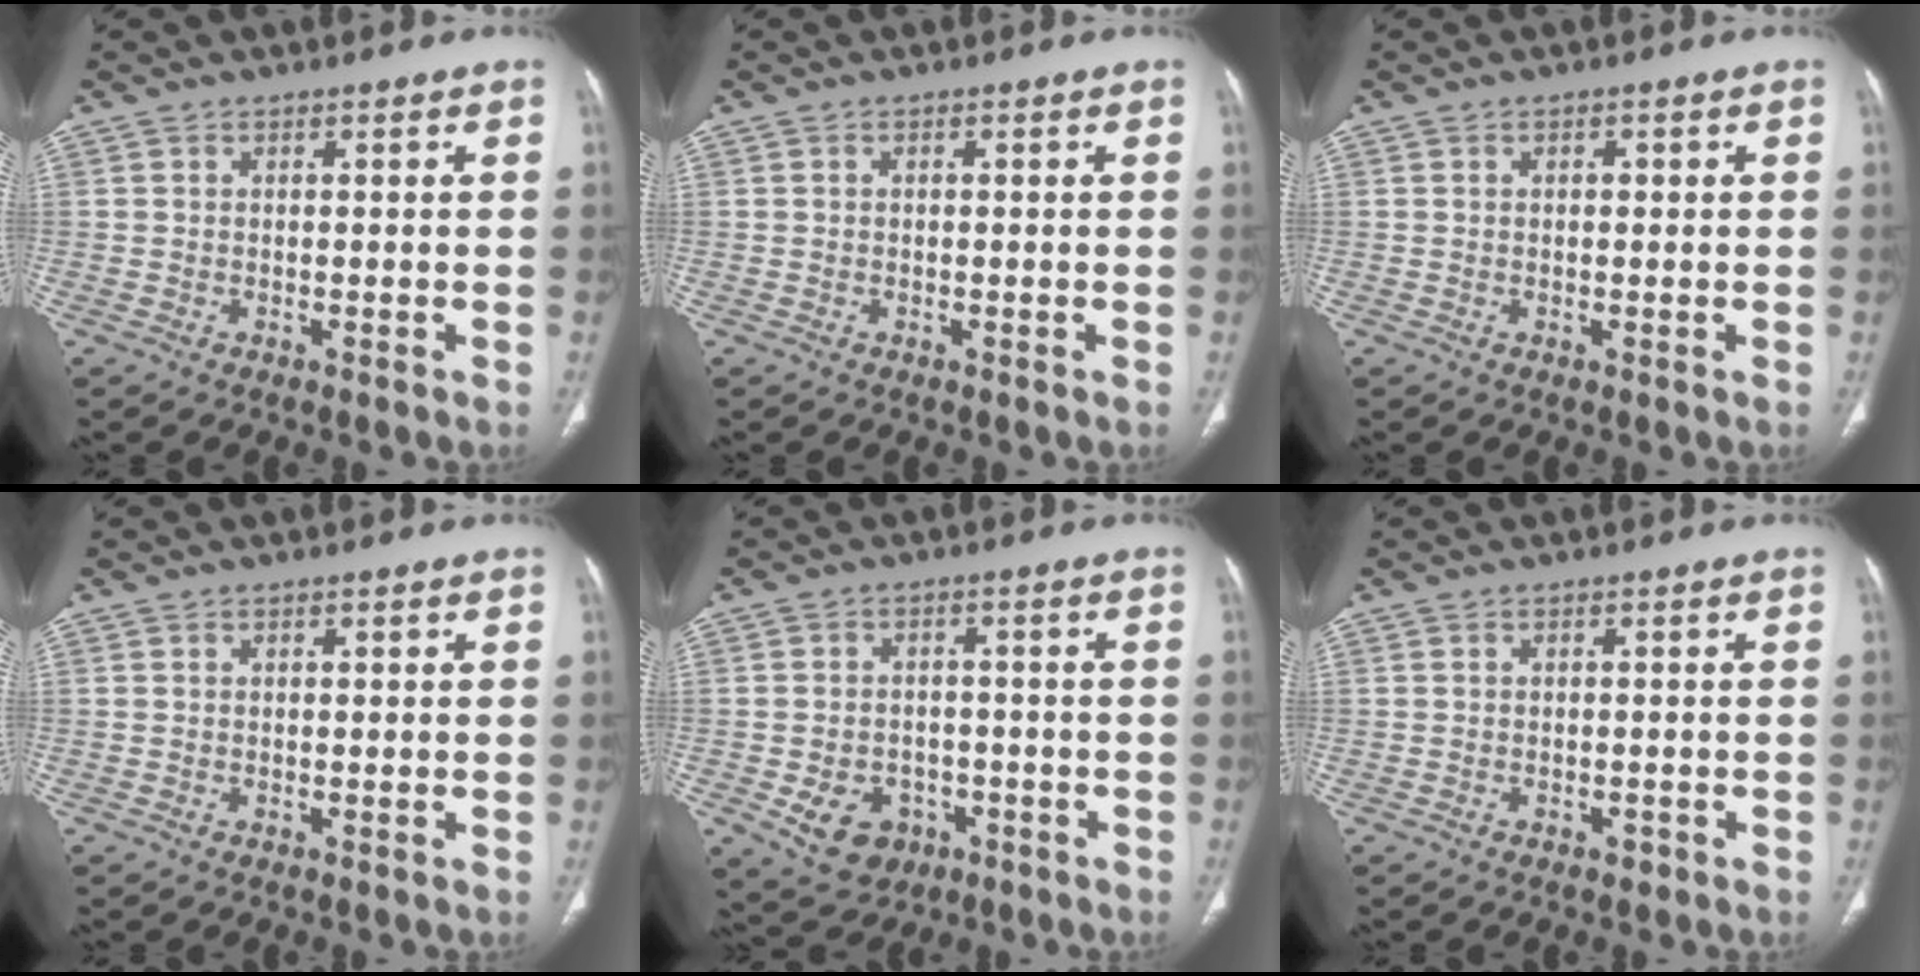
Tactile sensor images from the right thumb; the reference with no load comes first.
{"total": 0.0}
{"total": 1.1, "force": [0.4, 0.6, 0.8], "torque": [-0.013, 0.002, 0.007]}
{"total": 0.5, "force": [0.3, 0.2, 0.4], "torque": [-0.008, 0.000, 0.005]}
{"total": 8.0, "force": [-3.0, 6.4, 3.8], "torque": [-0.046, 0.021, -0.035]}
{"total": 1.0, "force": [-0.4, 0.7, 0.6], "torque": [-0.009, 0.002, -0.005]}